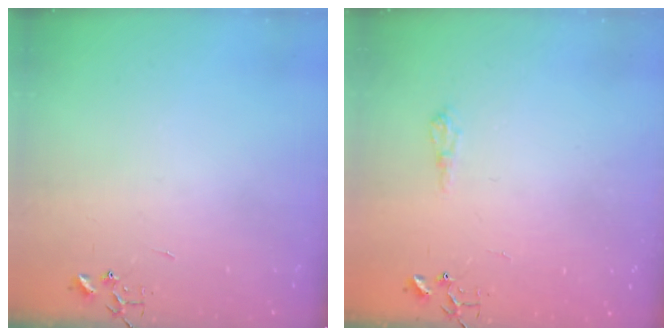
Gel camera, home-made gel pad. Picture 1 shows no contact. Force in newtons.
{"total": 6.1, "press": 6.1, "slide": 0.7}